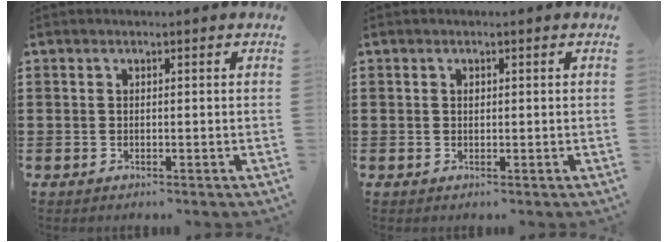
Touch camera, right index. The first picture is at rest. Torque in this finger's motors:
{"motor_torque": [0.06, 0.08, 0.00, 0.00]}